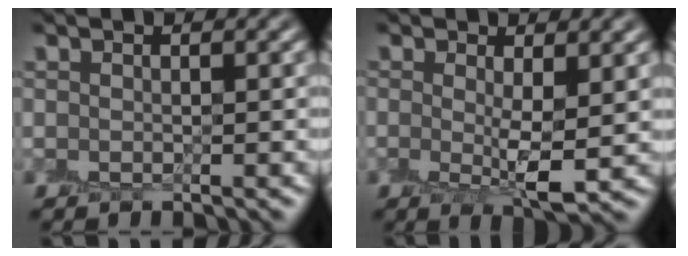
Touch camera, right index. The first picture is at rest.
{"total": 3.0, "force": [0.2, 0.7, 3.0], "torque": [-0.050, -0.010, 0.009]}